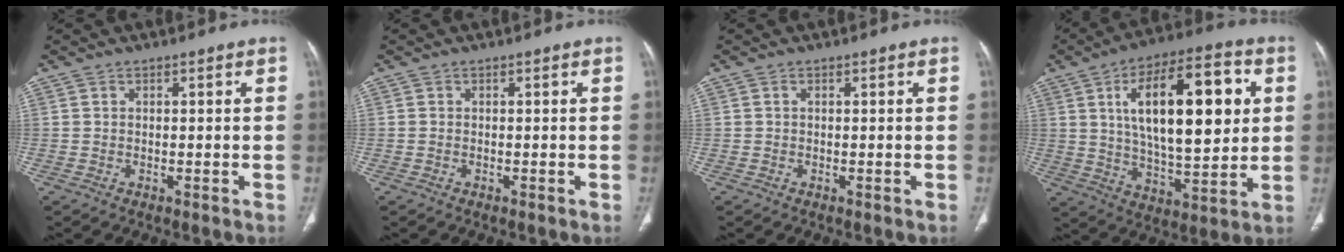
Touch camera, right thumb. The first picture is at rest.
{"total": 0.0}
{"total": 0.0}
{"total": 23.0, "force": [5.4, 9.7, 20.2], "torque": [-0.296, -0.006, 0.085]}